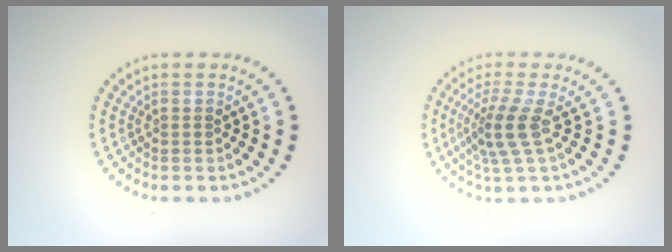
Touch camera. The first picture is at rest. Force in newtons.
{"total": 3.1, "press": 2.4, "slide": 2.0}